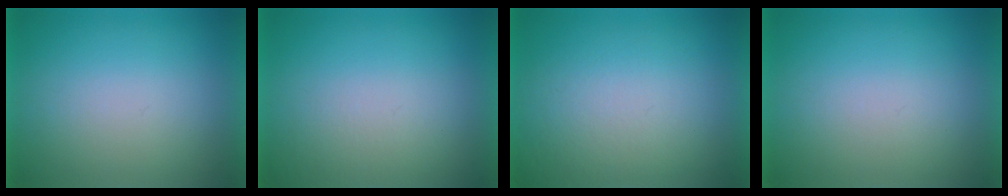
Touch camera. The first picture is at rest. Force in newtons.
{"total": 1.8}
{"total": 3.8}
{"total": 1.1}